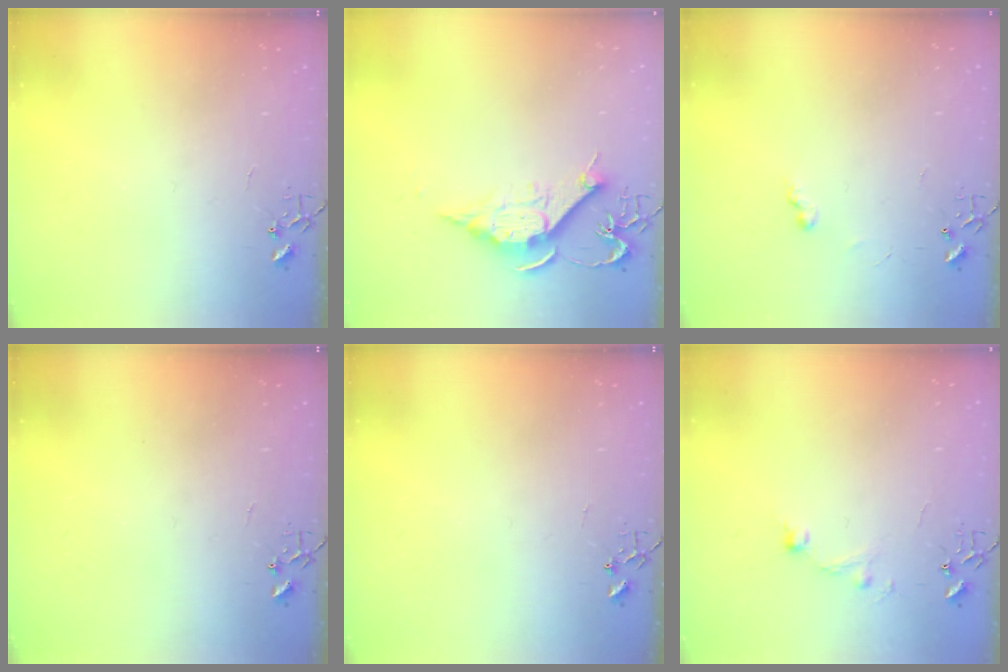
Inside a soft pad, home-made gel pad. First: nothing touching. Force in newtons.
{"total": 11.7, "press": 11.7, "slide": 0.9}
{"total": 5.2, "press": 5.2, "slide": 0.4}
{"total": 0.0}
{"total": 0.0}
{"total": 9.6, "press": 9.6, "slide": 0.8}